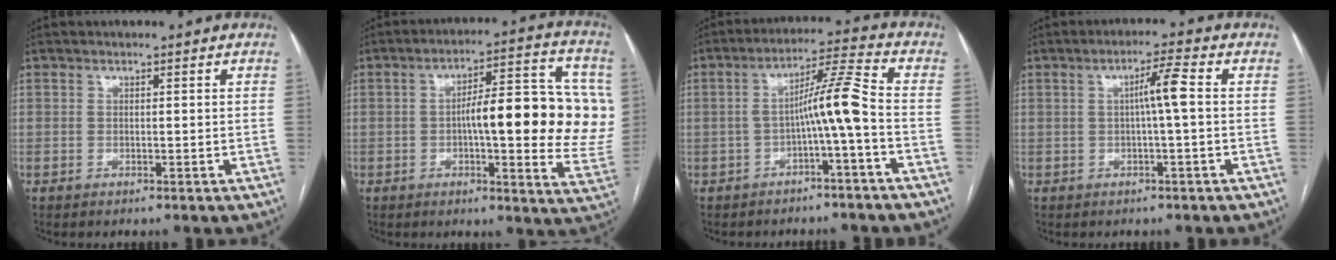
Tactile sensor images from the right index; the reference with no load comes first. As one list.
[{"total": 19.1, "force": [0.8, 4.5, 18.5], "torque": [-0.202, 0.029, 0.016]}, {"total": 7.3, "force": [-1.9, -0.8, 7.0], "torque": [-0.115, 0.025, -0.029]}, {"total": 4.2, "force": [0.3, -0.3, 4.1], "torque": [-0.070, 0.008, 0.006]}]